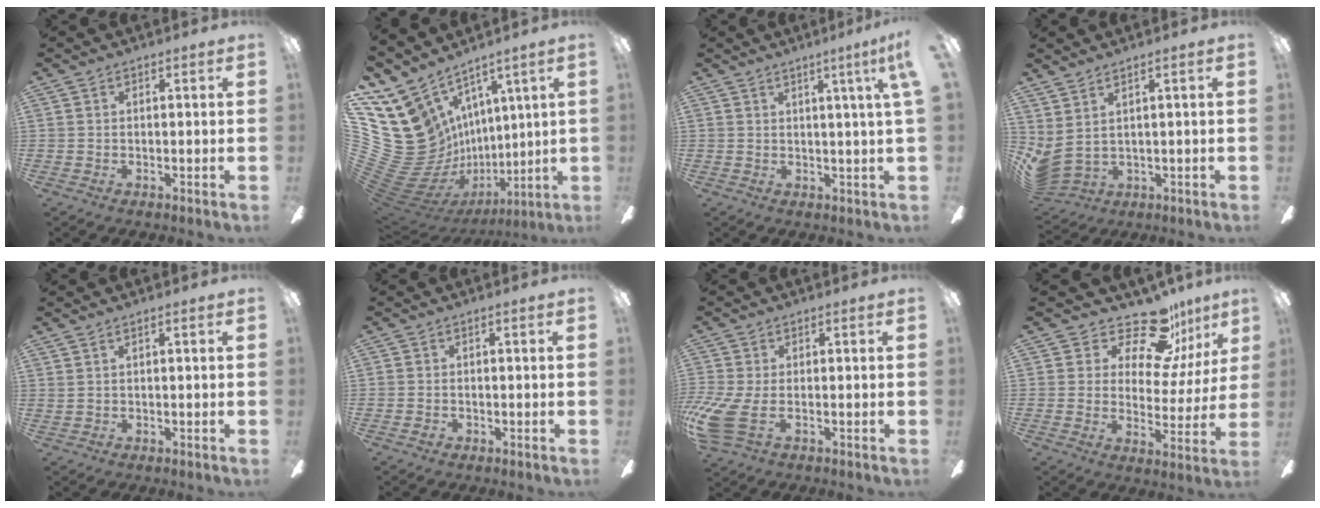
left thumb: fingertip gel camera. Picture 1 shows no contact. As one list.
[{"total": 21.1, "force": [2.8, 17.7, 11.2], "torque": [-0.252, -0.083, 0.121]}, {"total": 4.0, "force": [1.9, -0.7, 3.5], "torque": [-0.052, -0.012, 0.026]}, {"total": 3.3, "force": [2.1, 1.3, 2.3], "torque": [-0.063, -0.023, 0.034]}, {"total": 0.9, "force": [0.4, 0.2, 0.8], "torque": [-0.017, 0.002, 0.006]}, {"total": 1.1, "force": [-0.8, 0.7, 0.3], "torque": [-0.004, 0.004, -0.015]}, {"total": 9.0, "force": [-2.4, 3.8, 7.8], "torque": [-0.174, -0.012, -0.040]}, {"total": 16.1, "force": [12.6, 7.0, 7.3], "torque": [-0.112, -0.087, 0.219]}]